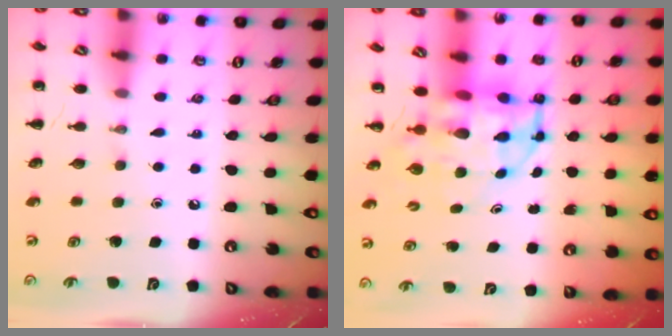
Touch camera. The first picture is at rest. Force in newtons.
{"total": 4.9, "press": 4.7, "slide": 1.4}